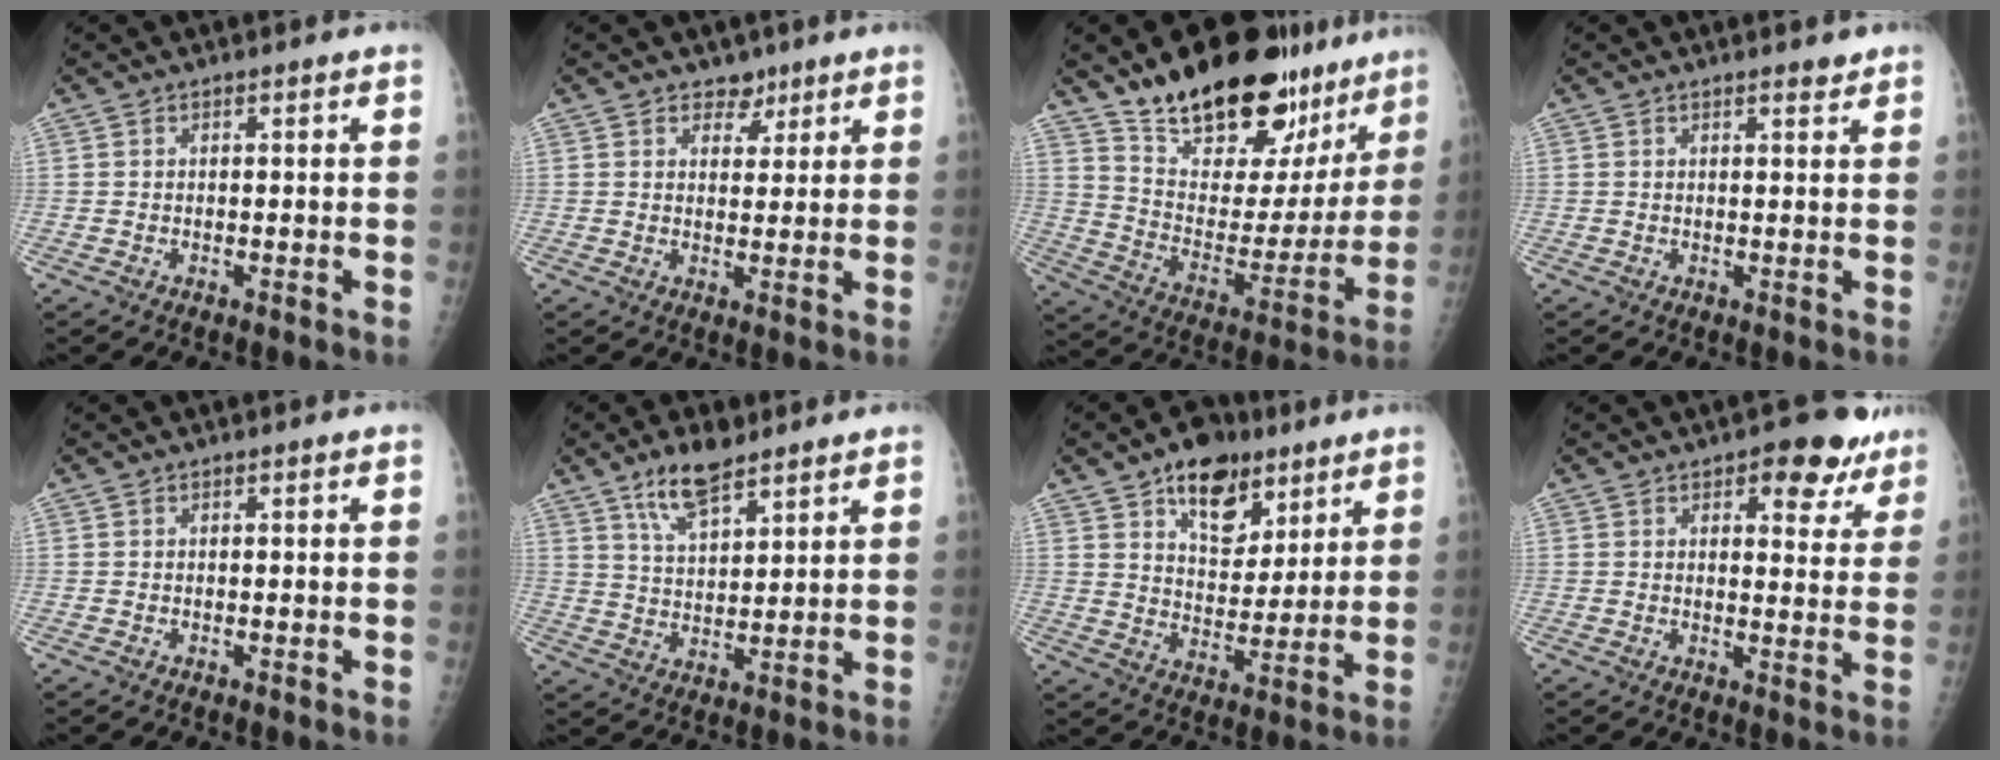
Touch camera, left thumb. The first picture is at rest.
{"total": 3.6, "force": [2.6, 2.4, 0.9], "torque": [0.011, -0.015, 0.038]}
{"total": 28.3, "force": [20.8, 12.4, 14.6], "torque": [-0.186, -0.096, 0.318]}
{"total": 1.6, "force": [1.4, 0.4, 0.7], "torque": [-0.004, -0.009, 0.019]}
{"total": 0.0}
{"total": 9.1, "force": [6.4, 3.4, 5.4], "torque": [-0.082, -0.033, 0.120]}
{"total": 13.7, "force": [8.2, 8.1, 7.3], "torque": [-0.069, -0.043, 0.132]}
{"total": 9.5, "force": [6.1, 4.6, 5.6], "torque": [-0.022, -0.027, 0.074]}